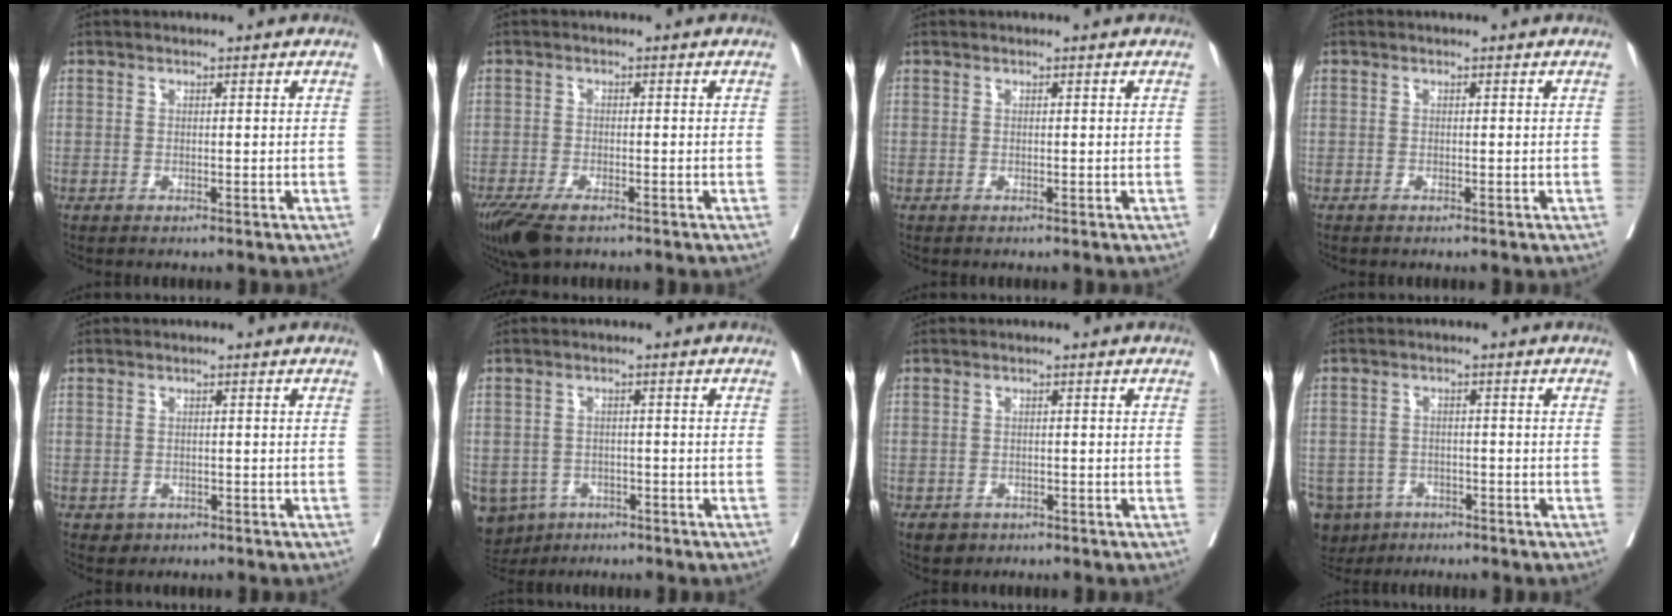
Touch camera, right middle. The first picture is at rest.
{"total": 7.1, "force": [-4.9, 2.5, 4.5], "torque": [-0.083, -0.016, -0.086]}
{"total": 0.0}
{"total": 0.6, "force": [-0.5, 0.1, 0.3], "torque": [-0.009, -0.003, -0.008]}
{"total": 1.5, "force": [-0.8, 1.3, 0.2], "torque": [-0.002, 0.004, -0.007]}
{"total": 8.8, "force": [-5.2, 6.8, 2.1], "torque": [-0.057, -0.005, -0.070]}
{"total": 2.5, "force": [-1.7, 1.8, 0.5], "torque": [-0.008, 0.002, -0.022]}
{"total": 7.4, "force": [-4.9, 5.4, 1.4], "torque": [-0.031, -0.001, -0.075]}